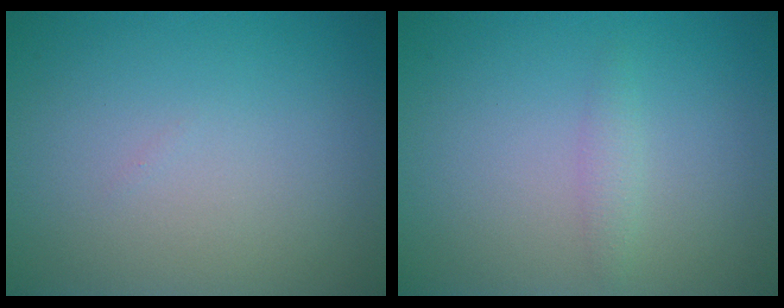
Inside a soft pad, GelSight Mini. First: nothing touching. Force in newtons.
{"total": 1.0, "press": 1.0, "slide": 0.0}